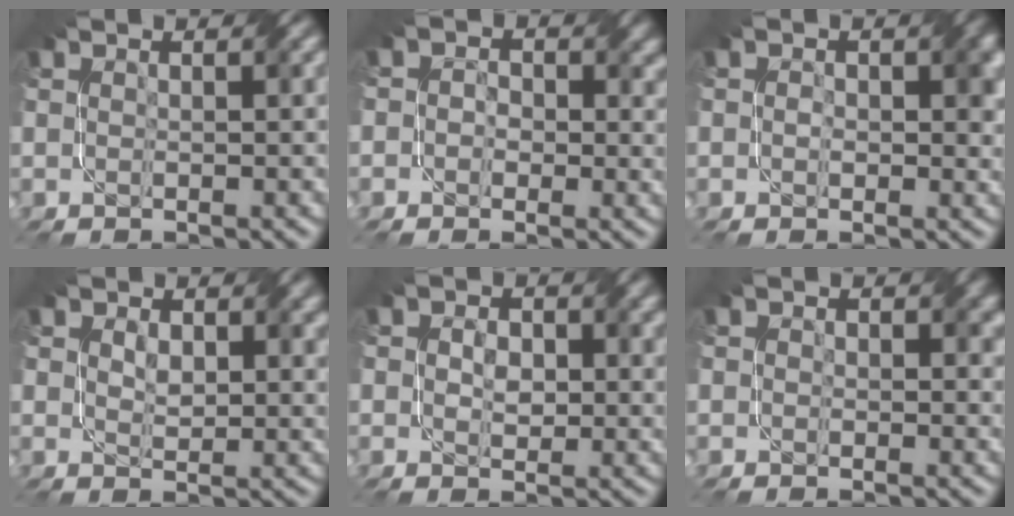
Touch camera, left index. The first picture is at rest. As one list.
[{"total": 3.9, "force": [0.7, 3.2, 2.1], "torque": [-0.017, 0.000, -0.018]}, {"total": 2.9, "force": [0.2, 1.8, 2.2], "torque": [-0.026, -0.003, -0.002]}, {"total": 3.0, "force": [1.2, 1.9, 2.0], "torque": [-0.038, -0.004, 0.022]}, {"total": 3.0, "force": [0.4, 2.1, 2.0], "torque": [-0.036, -0.005, 0.006]}, {"total": 2.3, "force": [0.7, 1.8, 1.3], "torque": [-0.011, -0.003, 0.001]}]